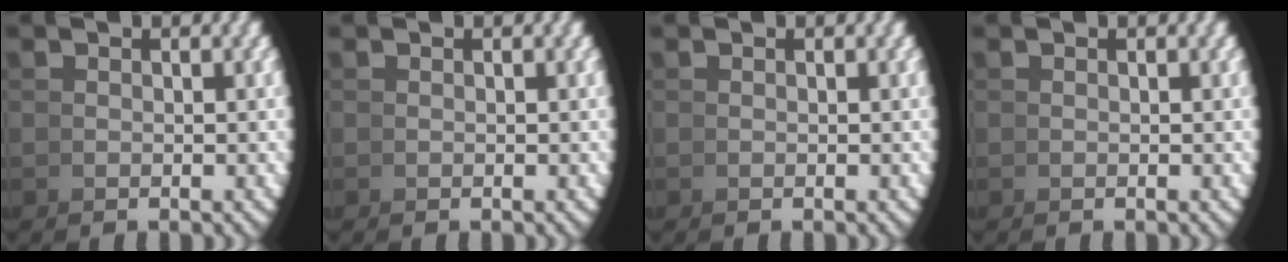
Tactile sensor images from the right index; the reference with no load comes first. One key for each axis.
{"total": 0.0}
{"total": 0.0}
{"total": 0.0}